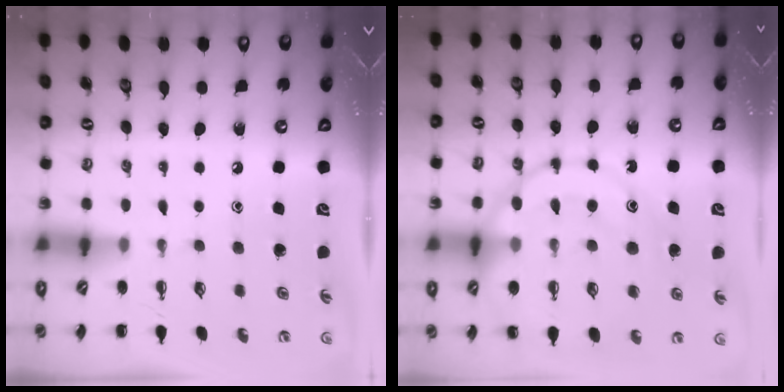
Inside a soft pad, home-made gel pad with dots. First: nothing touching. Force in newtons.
{"total": 18.2, "press": 18.1, "slide": 2.0}